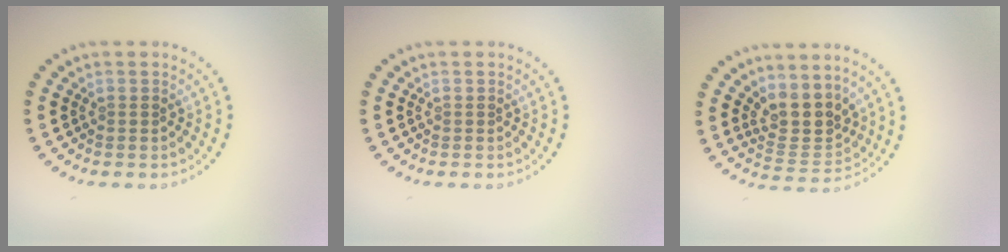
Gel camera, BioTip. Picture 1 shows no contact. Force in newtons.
{"total": 0.0}
{"total": 3.7, "press": 3.1, "slide": 2.1}